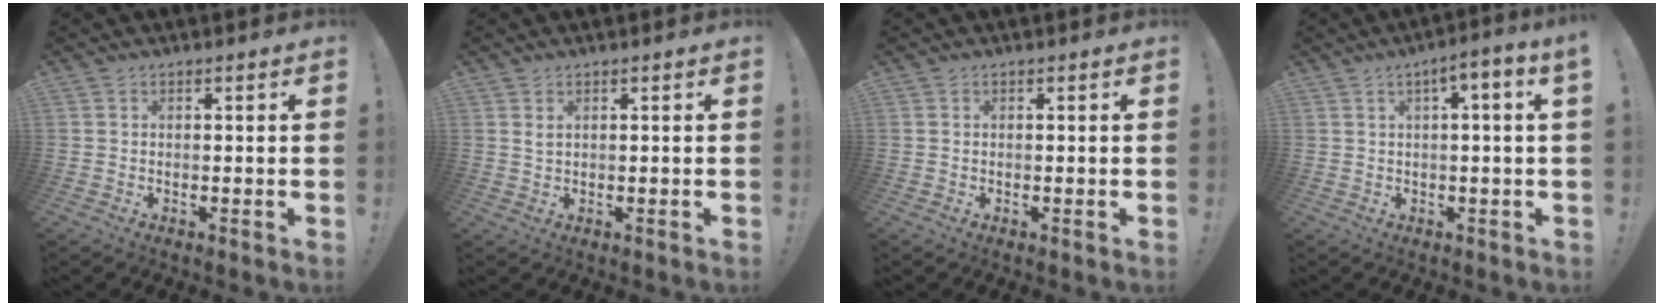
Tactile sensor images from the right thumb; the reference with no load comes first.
{"total": 1.3, "force": [0.6, 0.5, 1.1], "torque": [-0.015, -0.001, 0.008]}
{"total": 0.0}
{"total": 4.5, "force": [0.7, -0.2, 4.4], "torque": [-0.068, -0.006, 0.008]}